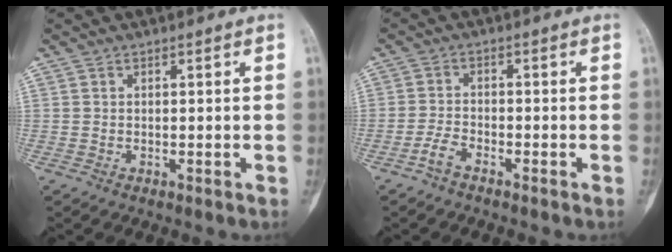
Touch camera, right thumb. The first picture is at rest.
{"total": 2.7, "force": [-2.0, 0.9, 1.5], "torque": [-0.038, 0.012, -0.043]}